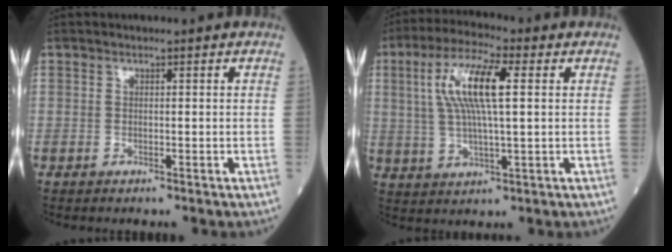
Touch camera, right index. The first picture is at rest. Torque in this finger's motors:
{"motor_torque": [1.36, 0.30, 0.76, 0.21]}